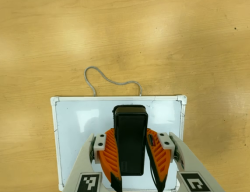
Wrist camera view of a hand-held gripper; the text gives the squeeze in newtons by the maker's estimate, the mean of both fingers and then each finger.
{"total": 7.2, "left": 5.7, "right": 8.6}